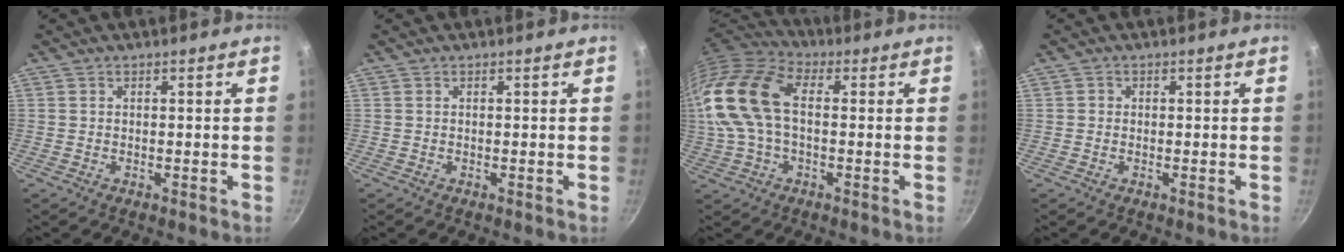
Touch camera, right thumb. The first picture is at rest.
{"total": 0.0}
{"total": 18.6, "force": [1.2, 11.3, 14.7], "torque": [-0.312, 0.028, 0.009]}
{"total": 0.7, "force": [-0.1, 0.7, 0.1], "torque": [0.003, 0.003, -0.004]}